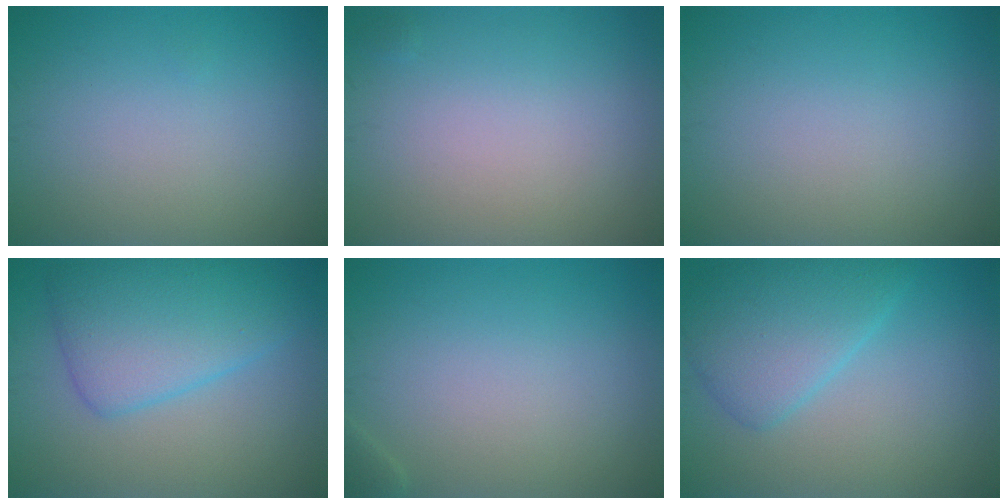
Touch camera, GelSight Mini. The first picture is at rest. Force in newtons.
{"total": 0.0}
{"total": 0.0}
{"total": 6.1, "press": 6.1, "slide": 0.2}
{"total": 0.7, "press": 0.7, "slide": 0.0}
{"total": 4.8, "press": 4.8, "slide": 0.1}